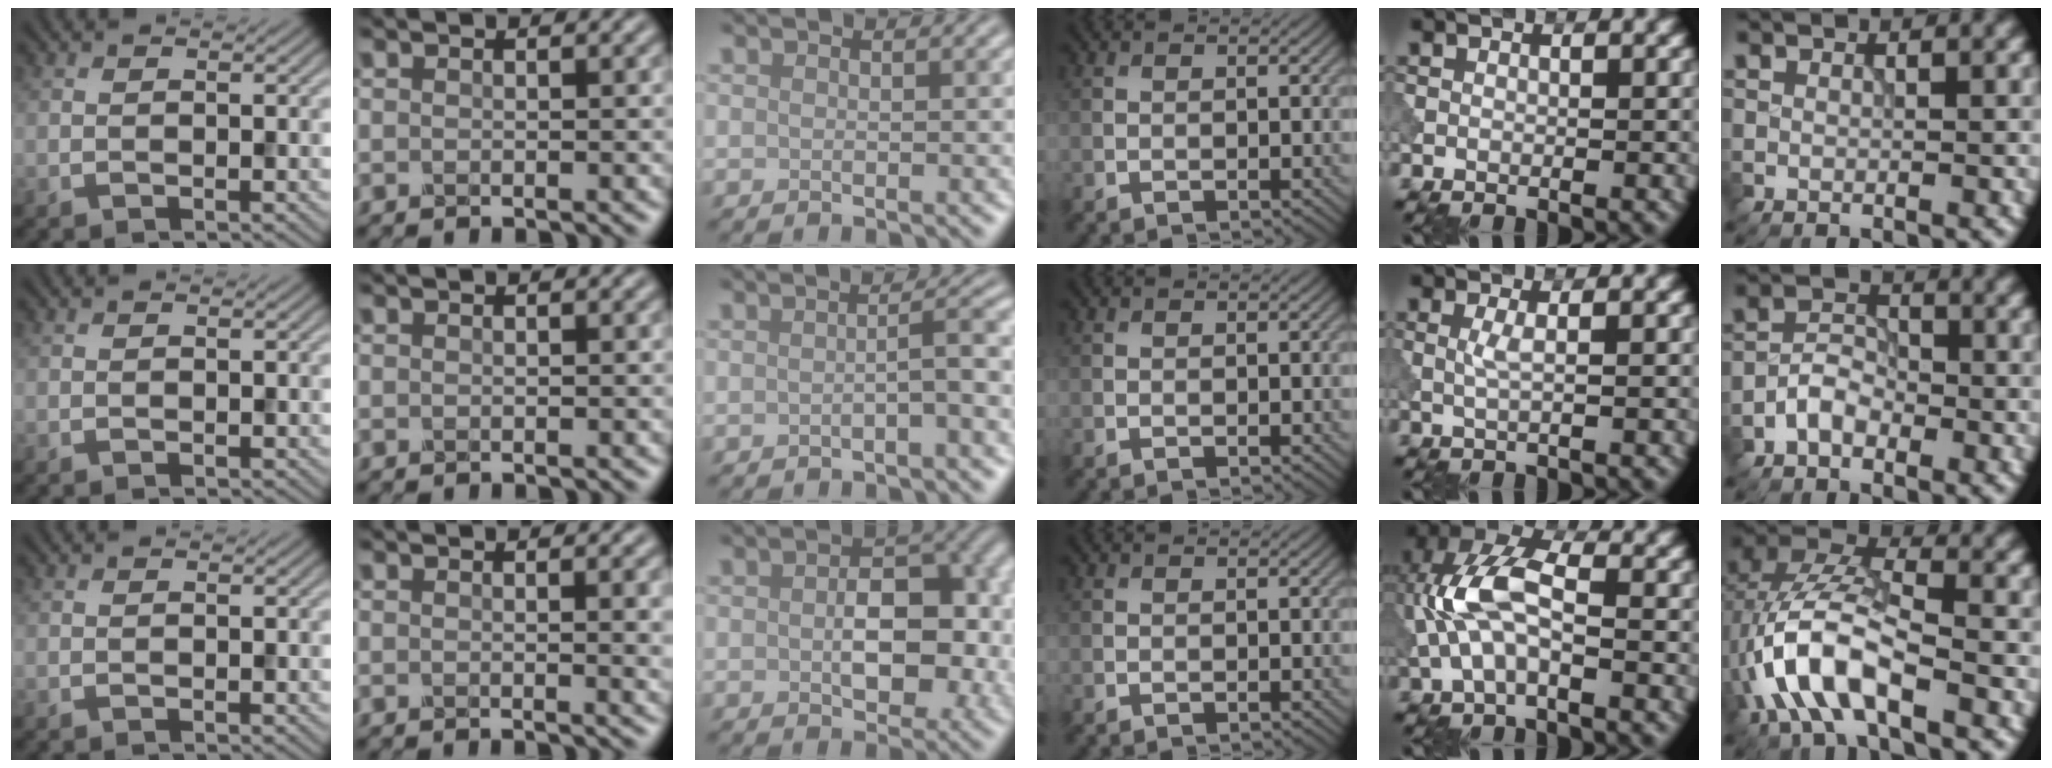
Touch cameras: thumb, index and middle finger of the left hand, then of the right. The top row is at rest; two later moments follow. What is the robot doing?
{"motion": "dispense", "object": "dispenser bottle"}